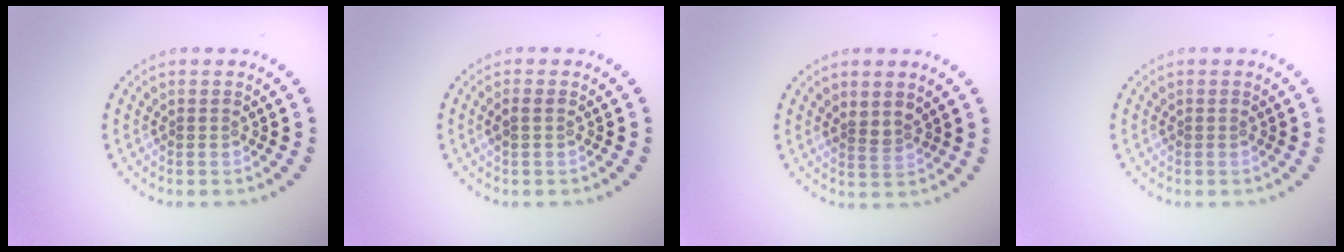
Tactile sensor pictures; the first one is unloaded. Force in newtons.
{"total": 0.7, "press": 0.7, "slide": 0.0}
{"total": 1.6, "press": 1.3, "slide": 1.0}
{"total": 0.0}